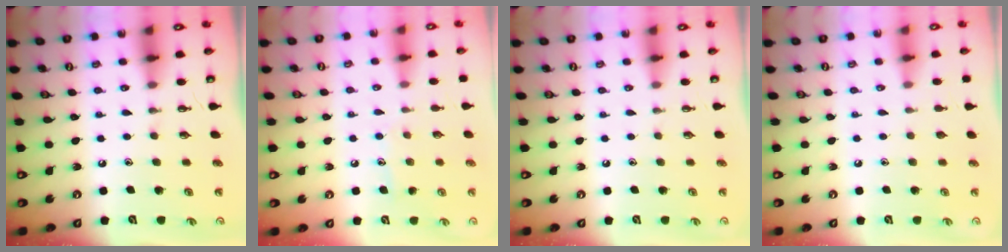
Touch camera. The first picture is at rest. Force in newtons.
{"total": 5.9, "press": 5.9, "slide": 0.5}
{"total": 0.0}
{"total": 0.0}